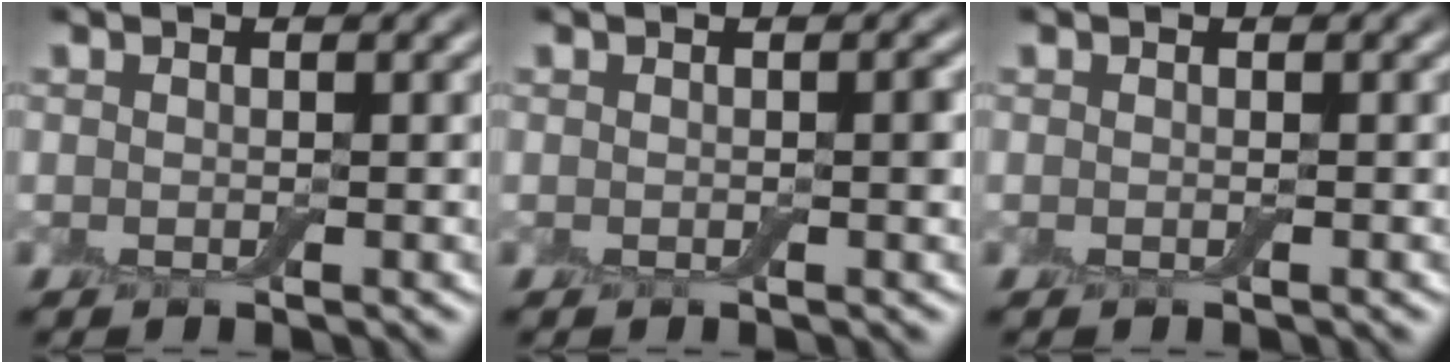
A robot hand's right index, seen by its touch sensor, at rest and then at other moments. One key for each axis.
{"total": 0.6, "fx": -0.2, "fy": 0.0, "fz": 0.5, "tx": -0.006, "ty": 0.000, "tz": -0.003}
{"total": 0.0}